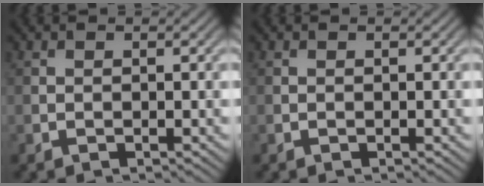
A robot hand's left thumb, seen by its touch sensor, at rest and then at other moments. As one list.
[{"total": 0.0}]